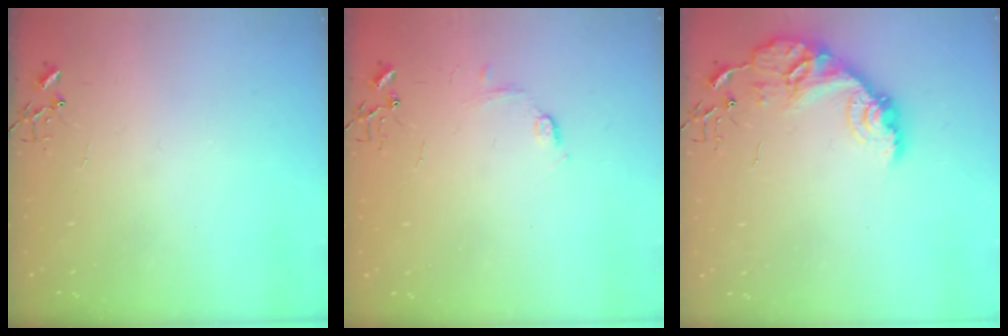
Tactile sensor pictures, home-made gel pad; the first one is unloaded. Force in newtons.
{"total": 6.1, "press": 6.1, "slide": 0.7}
{"total": 14.5, "press": 14.5, "slide": 1.0}